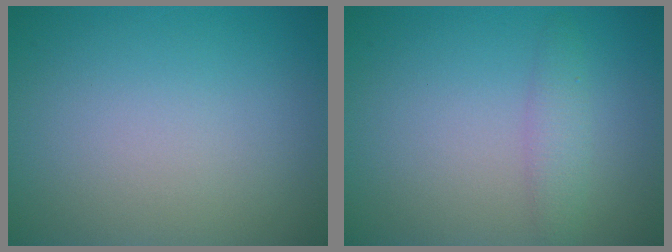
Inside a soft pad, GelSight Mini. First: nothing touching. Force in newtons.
{"total": 1.8, "press": 1.8, "slide": 0.1}